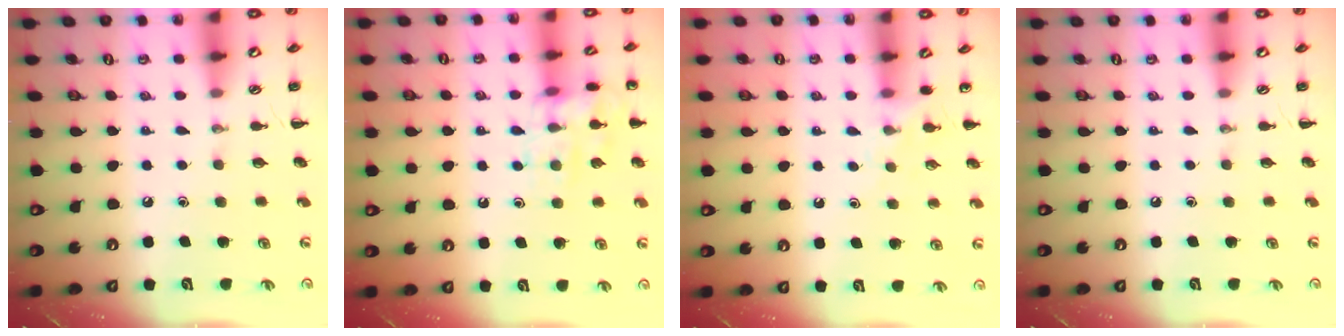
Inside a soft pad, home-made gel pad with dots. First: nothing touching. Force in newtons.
{"total": 12.8, "press": 12.8, "slide": 0.3}
{"total": 6.0, "press": 5.7, "slide": 1.9}
{"total": 0.0}